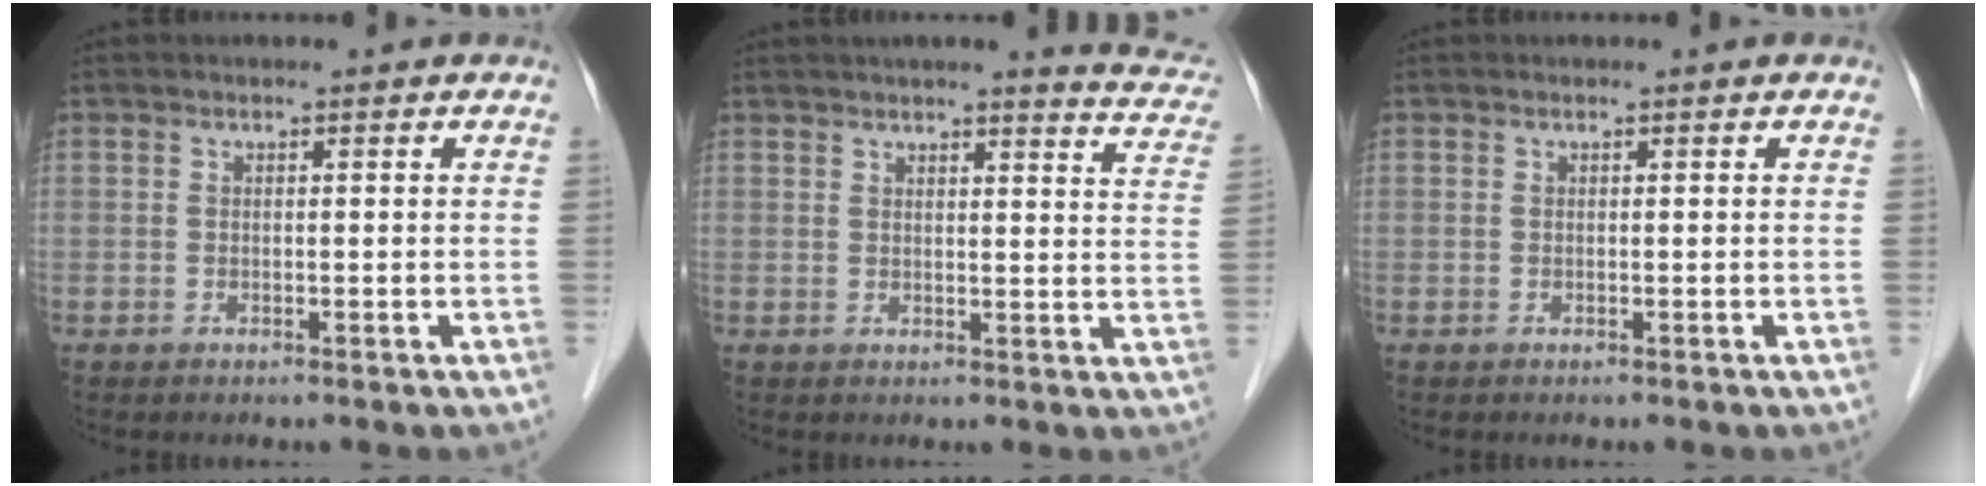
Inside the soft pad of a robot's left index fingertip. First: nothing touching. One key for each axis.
{"total": 10.4, "fx": 9.6, "fy": 0.8, "fz": 3.9, "tx": -0.031, "ty": -0.022, "tz": 0.086}
{"total": 0.0}